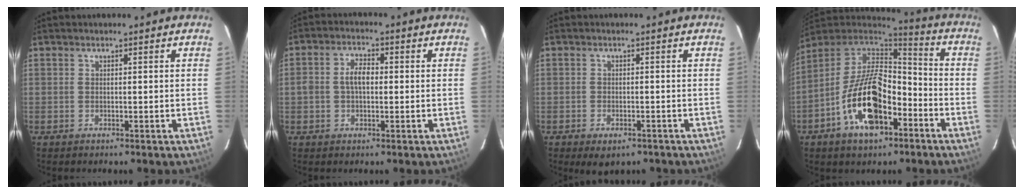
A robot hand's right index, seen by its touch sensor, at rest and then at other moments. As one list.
[{"total": 4.7, "force": [-0.1, 2.8, 3.7], "torque": [-0.071, 0.013, 0.000]}, {"total": 4.7, "force": [-2.9, 2.4, 2.7], "torque": [-0.056, -0.013, -0.040]}, {"total": 17.9, "force": [-7.4, 9.3, 13.4], "torque": [-0.261, 0.003, -0.129]}]